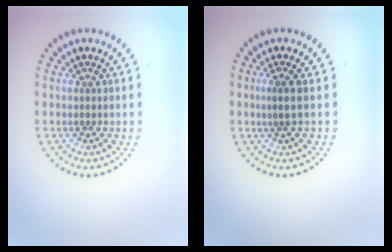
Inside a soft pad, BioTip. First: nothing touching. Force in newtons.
{"total": 1.3, "press": 0.9, "slide": 0.9}